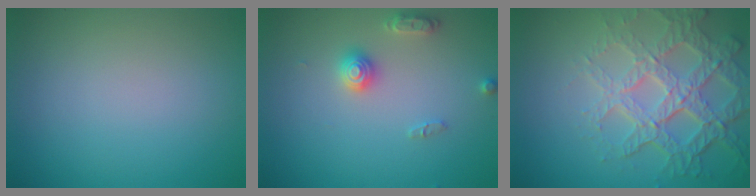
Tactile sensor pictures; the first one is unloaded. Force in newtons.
{"total": 2.5, "press": 2.5, "slide": 0.4}
{"total": 7.3, "press": 5.2, "slide": 5.2}